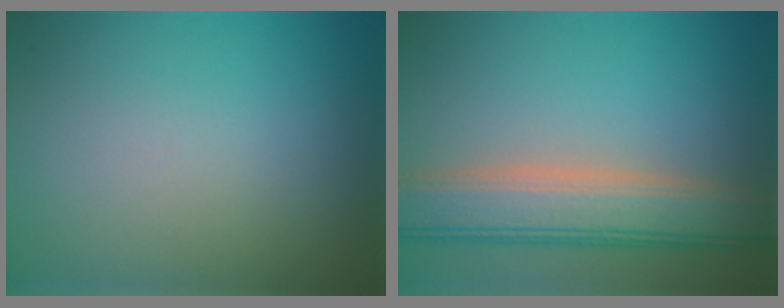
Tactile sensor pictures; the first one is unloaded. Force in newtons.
{"total": 6.9, "press": 6.9, "slide": 0.8}